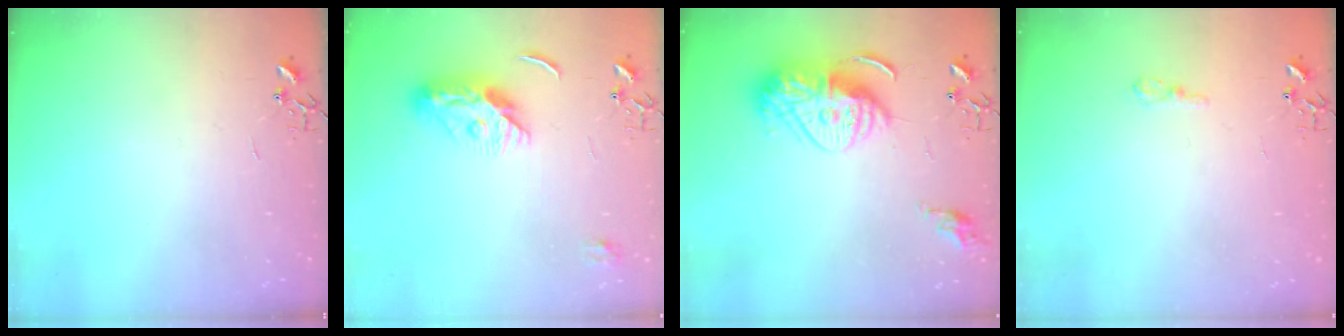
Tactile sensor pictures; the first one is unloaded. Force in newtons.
{"total": 11.3, "press": 11.3, "slide": 0.7}
{"total": 15.5, "press": 15.4, "slide": 1.4}
{"total": 7.3, "press": 7.3, "slide": 0.9}